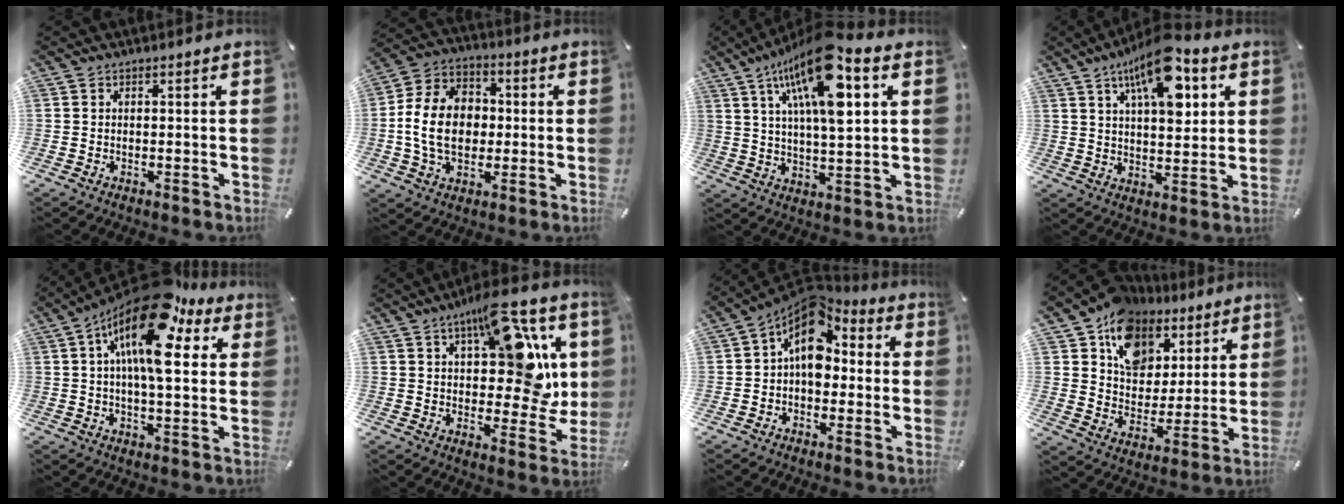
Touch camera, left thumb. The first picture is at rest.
{"total": 13.6, "force": [-0.9, 10.5, 8.5], "torque": [-0.189, 0.014, -0.019]}
{"total": 19.3, "force": [8.9, 6.6, 15.8], "torque": [-0.291, -0.028, 0.135]}
{"total": 15.2, "force": [7.8, 6.8, 11.1], "torque": [-0.176, -0.033, 0.128]}
{"total": 20.1, "force": [9.0, 7.6, 16.2], "torque": [-0.292, -0.041, 0.140]}
{"total": 18.4, "force": [7.7, 8.8, 14.2], "torque": [-0.189, -0.037, 0.128]}
{"total": 12.2, "force": [2.9, 8.2, 8.6], "torque": [-0.139, -0.022, 0.049]}
{"total": 13.4, "force": [7.4, 10.3, 4.3], "torque": [-0.085, -0.047, 0.139]}